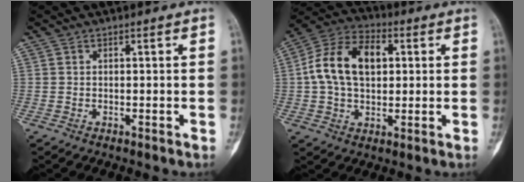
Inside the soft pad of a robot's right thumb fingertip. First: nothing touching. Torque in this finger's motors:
{"motor_torque": [-0.18, 2.01, 0.80, -0.56, 0.12]}